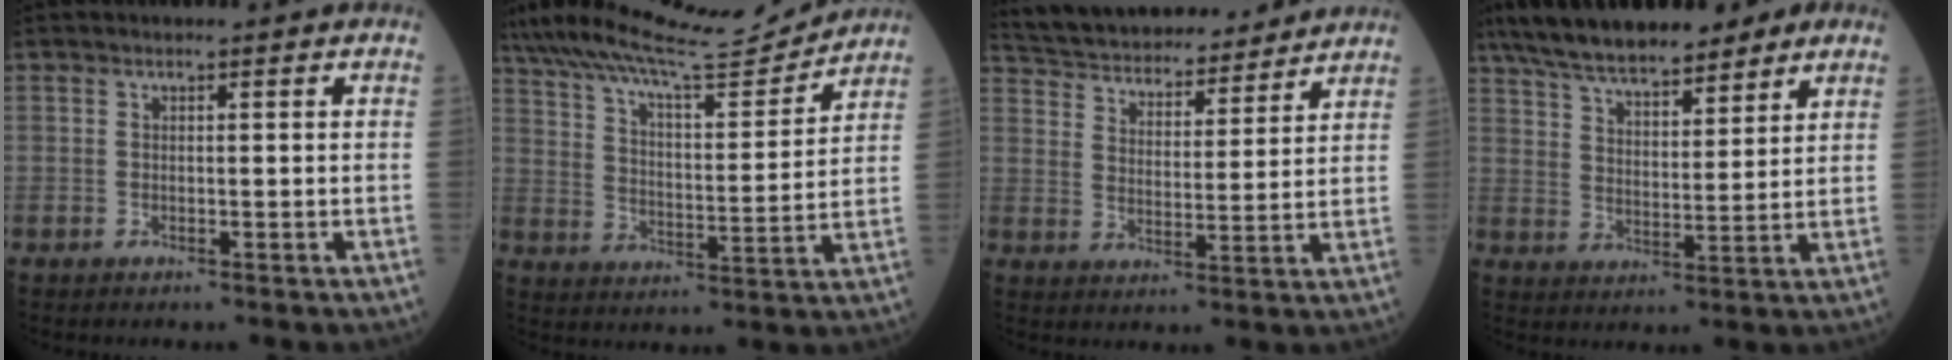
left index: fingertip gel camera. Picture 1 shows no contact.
{"total": 19.0, "force": [17.8, 1.1, 6.5], "torque": [-0.132, -0.007, 0.281]}
{"total": 20.7, "force": [18.8, 4.8, 7.0], "torque": [-0.130, 0.022, 0.280]}
{"total": 17.1, "force": [13.2, 5.3, 9.6], "torque": [-0.170, 0.034, 0.211]}